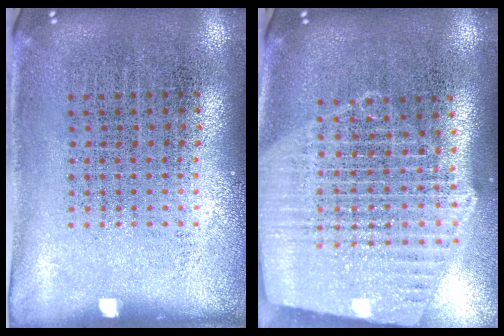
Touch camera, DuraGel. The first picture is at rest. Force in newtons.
{"total": 2.4, "press": 2.1, "slide": 1.2}